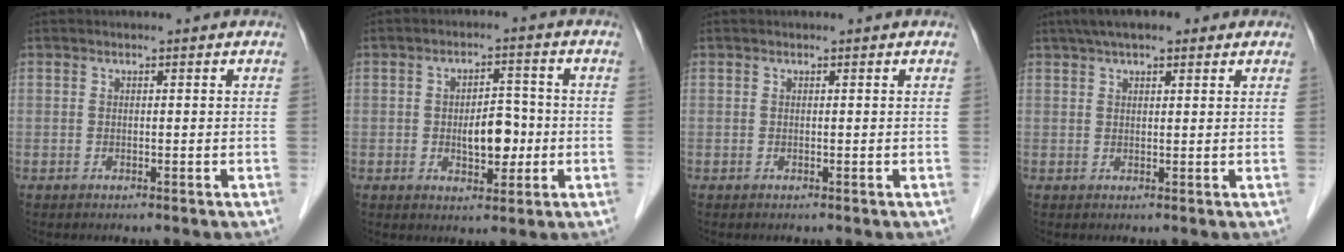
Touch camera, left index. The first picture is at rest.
{"total": 5.7, "force": [-0.9, 2.9, 4.8], "torque": [-0.076, 0.007, -0.010]}
{"total": 0.0}
{"total": 7.7, "force": [5.4, 2.4, 4.9], "torque": [-0.075, 0.038, 0.084]}